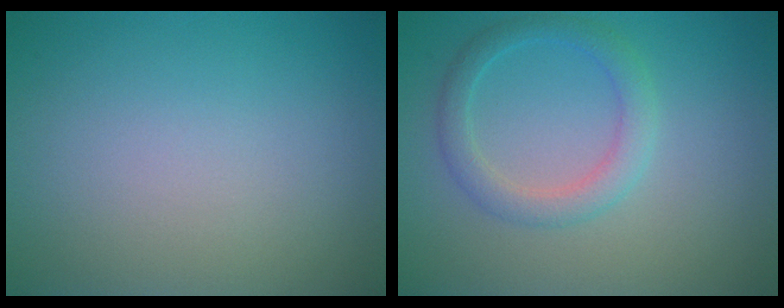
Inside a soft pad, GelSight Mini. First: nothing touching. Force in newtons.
{"total": 2.7, "press": 2.7, "slide": 0.1}